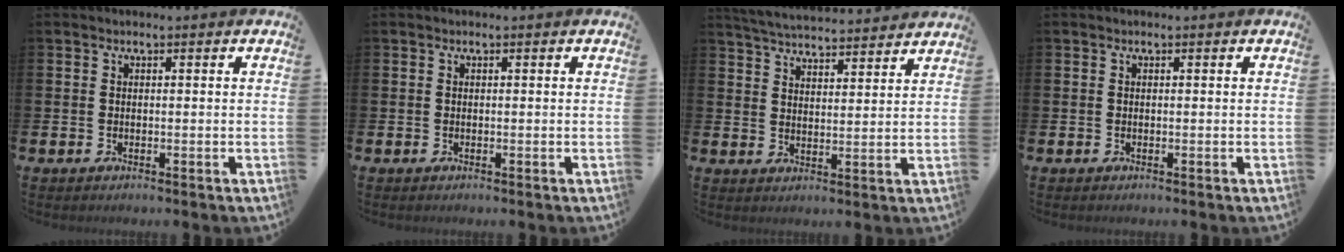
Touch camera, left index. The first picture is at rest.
{"total": 0.0}
{"total": 5.0, "force": [5.0, 0.3, 0.4], "torque": [-0.018, -0.037, 0.086]}
{"total": 0.0}